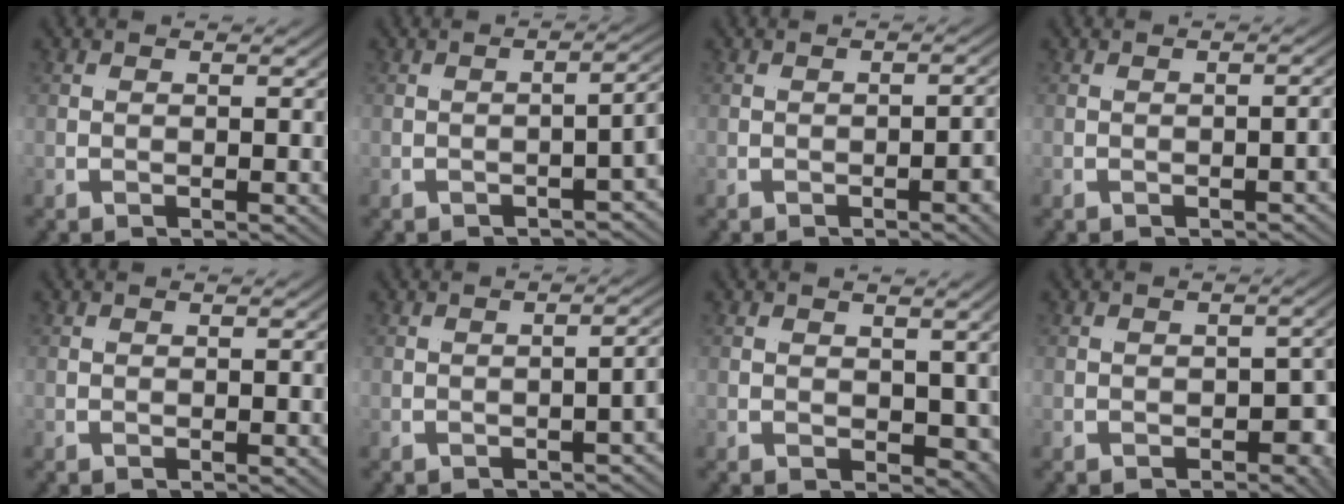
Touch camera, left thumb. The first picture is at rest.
{"total": 2.3, "force": [-1.1, -1.0, 1.7], "torque": [-0.027, 0.012, -0.015]}
{"total": 1.3, "force": [-0.7, -0.2, 1.1], "torque": [-0.027, -0.001, -0.009]}
{"total": 1.0, "force": [-0.2, -0.9, 0.0], "torque": [-0.004, 0.008, -0.006]}
{"total": 0.0}
{"total": 1.8, "force": [-0.6, -1.6, 0.5], "torque": [-0.012, 0.013, -0.012]}
{"total": 5.3, "force": [0.1, 3.4, 4.0], "torque": [-0.044, -0.007, 0.011]}
{"total": 3.3, "force": [-0.8, 1.7, 2.8], "torque": [-0.032, -0.011, -0.005]}